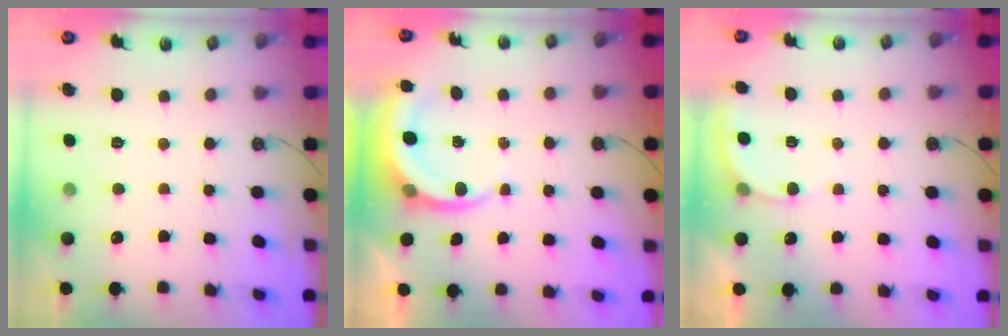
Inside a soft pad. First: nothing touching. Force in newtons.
{"total": 5.3, "press": 5.3, "slide": 0.4}
{"total": 4.6, "press": 4.6, "slide": 0.3}